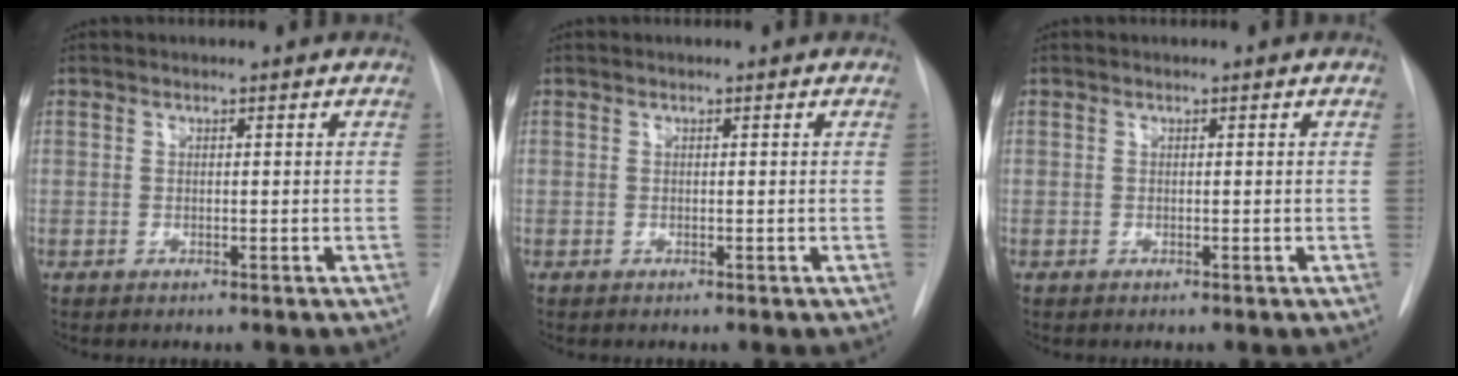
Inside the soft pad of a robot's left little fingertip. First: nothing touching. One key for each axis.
{"total": 0.0}
{"total": 0.0}